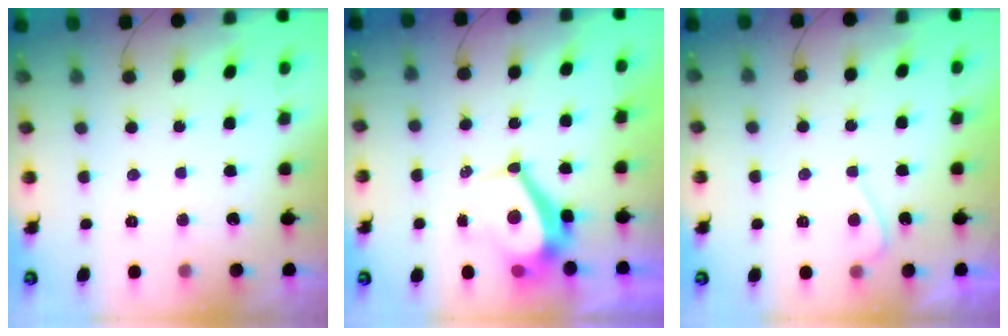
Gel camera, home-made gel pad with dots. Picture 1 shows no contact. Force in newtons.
{"total": 4.0, "press": 3.9, "slide": 0.3}
{"total": 0.7, "press": 0.4, "slide": 0.5}